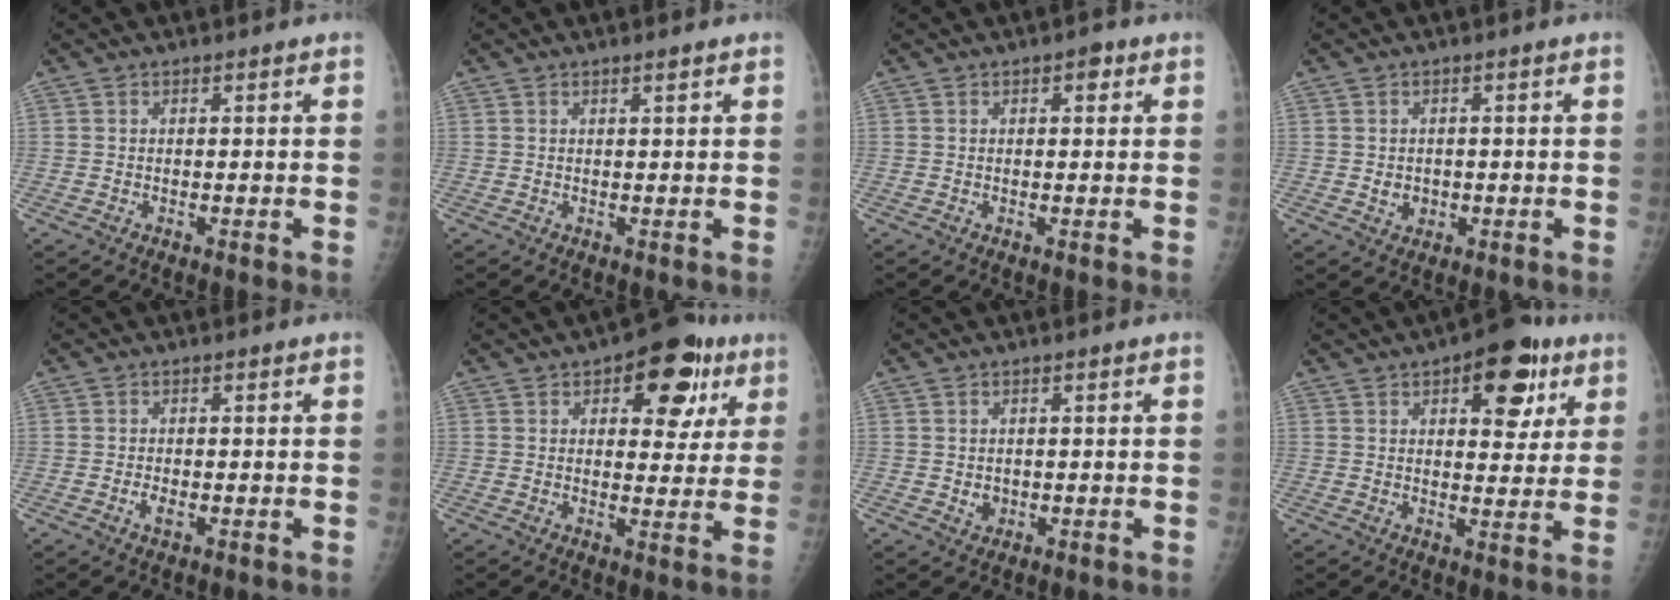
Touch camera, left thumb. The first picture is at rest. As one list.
[{"total": 0.9, "force": [0.6, 0.0, 0.6], "torque": [-0.009, -0.003, 0.010]}, {"total": 1.8, "force": [0.8, 1.0, 1.3], "torque": [-0.009, 0.001, 0.008]}, {"total": 2.5, "force": [-0.3, 2.2, 1.2], "torque": [-0.009, 0.001, 0.002]}, {"total": 1.8, "force": [-0.6, 1.0, 1.4], "torque": [-0.025, -0.001, -0.010]}, {"total": 12.4, "force": [5.6, 6.9, 8.7], "torque": [-0.059, -0.010, 0.068]}, {"total": 1.9, "force": [-0.1, 1.6, 0.9], "torque": [-0.007, 0.000, 0.005]}, {"total": 12.1, "force": [5.8, 6.0, 8.7], "torque": [-0.069, -0.017, 0.073]}]